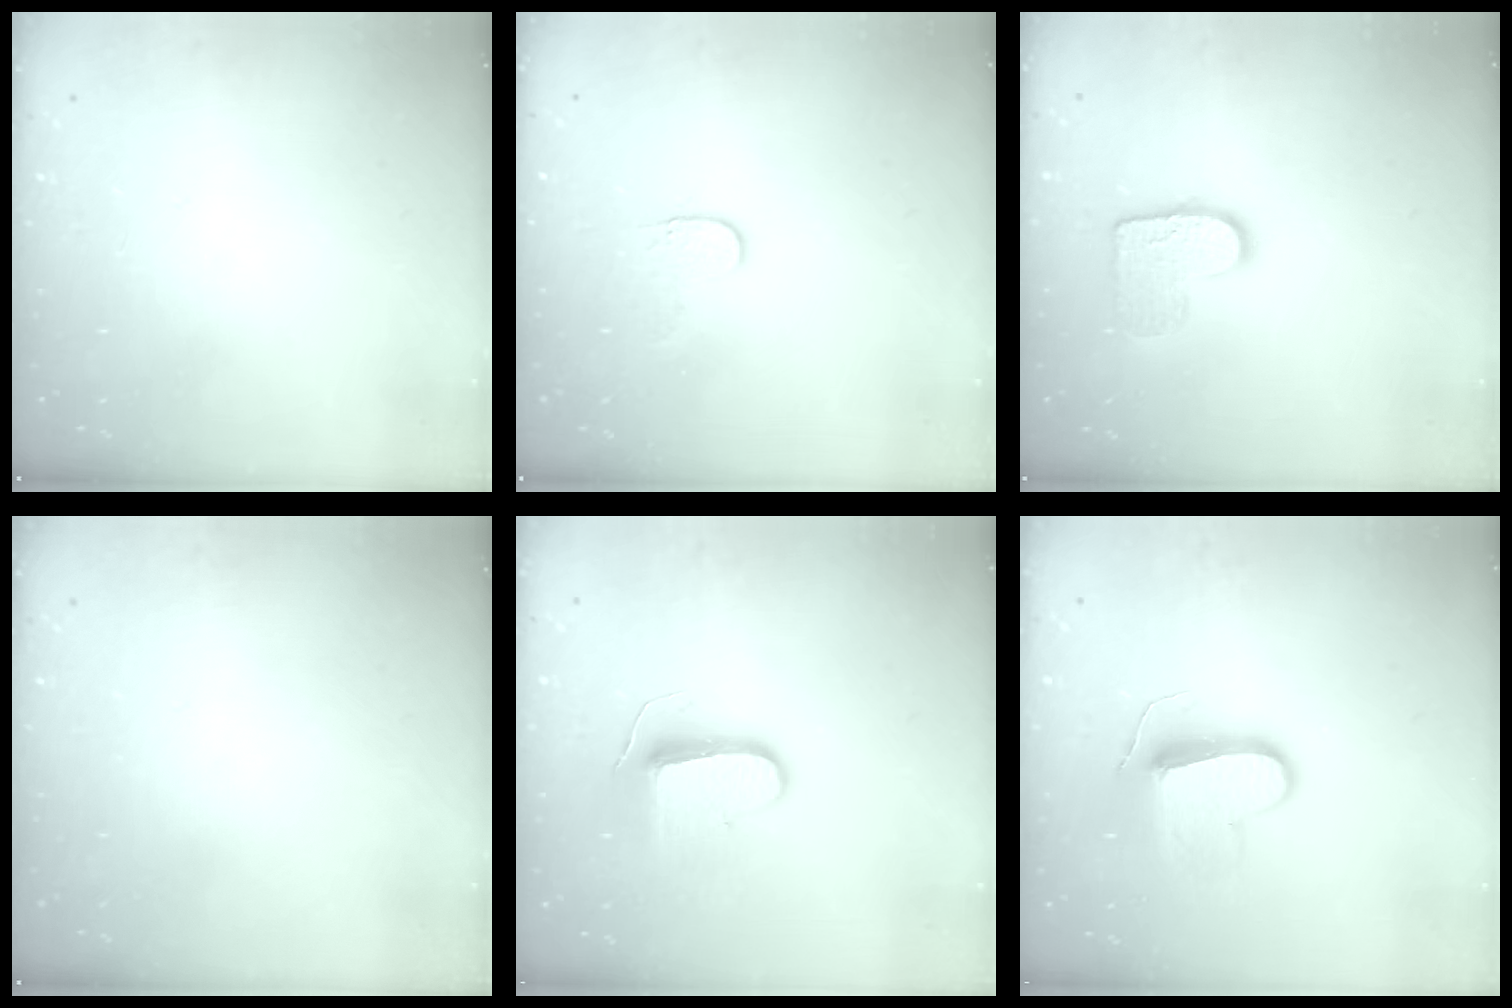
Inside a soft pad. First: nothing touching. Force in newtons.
{"total": 4.0, "press": 4.0, "slide": 0.5}
{"total": 10.3, "press": 10.2, "slide": 0.6}
{"total": 0.0}
{"total": 9.3, "press": 9.3, "slide": 0.1}
{"total": 10.3, "press": 10.2, "slide": 1.2}